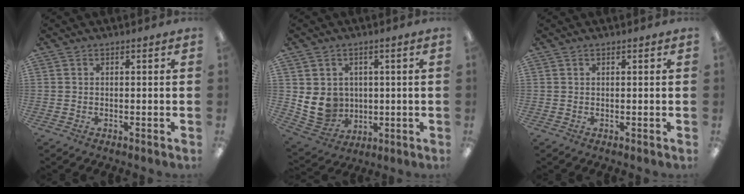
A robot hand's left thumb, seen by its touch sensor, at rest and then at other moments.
{"total": 8.6, "force": [0.8, 8.1, 2.9], "torque": [-0.074, -0.004, 0.022]}
{"total": 0.5, "force": [0.4, 0.2, 0.3], "torque": [-0.005, 0.002, 0.008]}